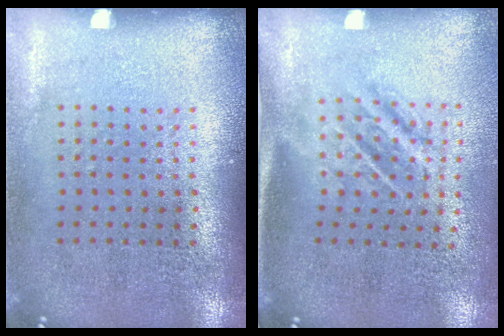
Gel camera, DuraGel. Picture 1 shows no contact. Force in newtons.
{"total": 1.7, "press": 1.2, "slide": 1.2}